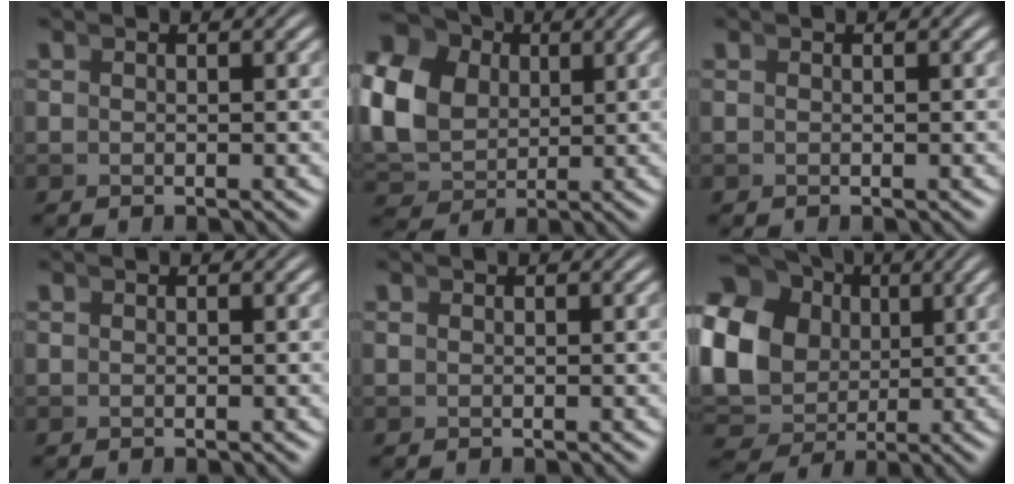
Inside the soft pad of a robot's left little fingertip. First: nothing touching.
{"total": 13.3, "force": [3.1, 11.2, 6.6], "torque": [-0.151, 0.004, 0.038]}
{"total": 0.0}
{"total": 0.0}
{"total": 0.0}
{"total": 16.0, "force": [2.2, 13.7, 8.1], "torque": [-0.166, -0.007, 0.022]}